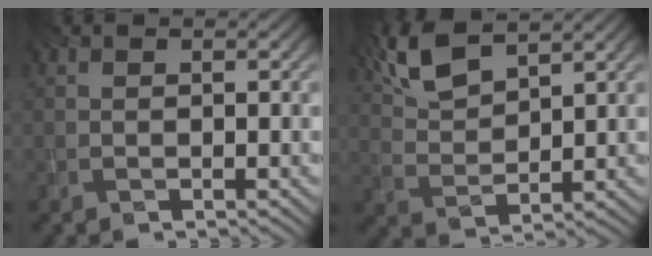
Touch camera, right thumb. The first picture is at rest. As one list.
[{"total": 7.7, "force": [5.3, 2.5, 5.0], "torque": [-0.123, 0.014, 0.110]}]